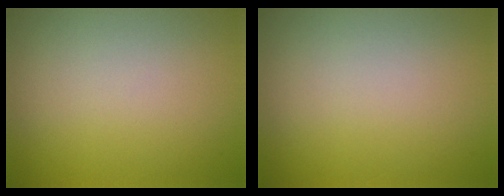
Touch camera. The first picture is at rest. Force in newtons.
{"total": 0.0}